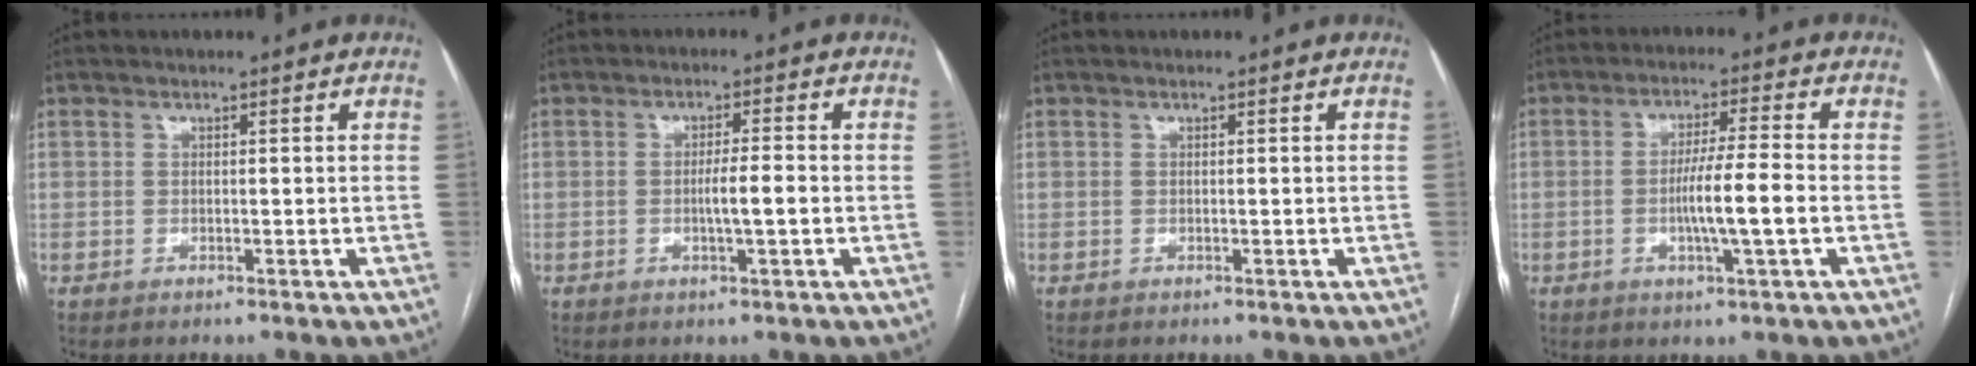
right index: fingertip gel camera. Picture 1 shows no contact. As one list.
[{"total": 3.6, "force": [-0.7, 0.0, 3.6], "torque": [-0.062, -0.003, -0.012]}, {"total": 0.0}, {"total": 7.3, "force": [-1.5, -0.4, 7.2], "torque": [-0.129, -0.004, -0.029]}]